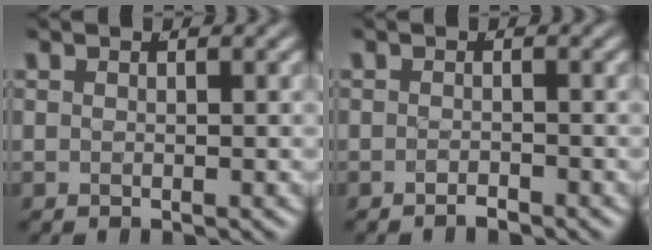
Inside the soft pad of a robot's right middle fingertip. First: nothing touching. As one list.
[{"total": 1.1, "force": [-1.1, -0.3, 0.2], "torque": [-0.003, -0.003, -0.019]}]